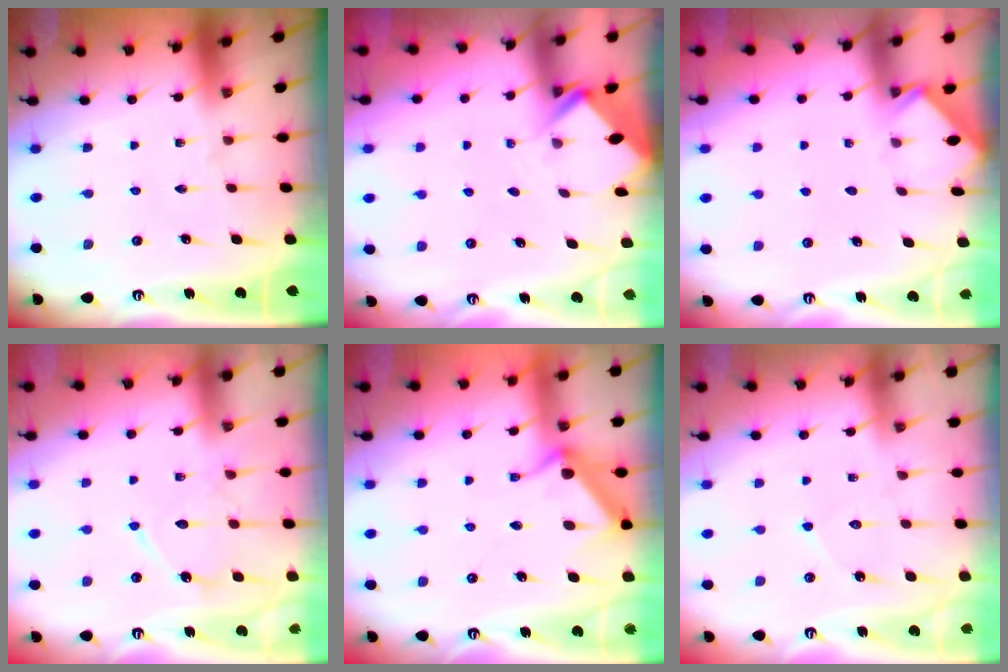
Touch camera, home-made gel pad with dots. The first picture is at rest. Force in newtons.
{"total": 2.5, "press": 2.5, "slide": 0.2}
{"total": 2.5, "press": 2.5, "slide": 0.4}
{"total": 12.1, "press": 12.0, "slide": 1.0}
{"total": 10.5, "press": 10.5, "slide": 0.5}
{"total": 5.7, "press": 5.7, "slide": 0.1}